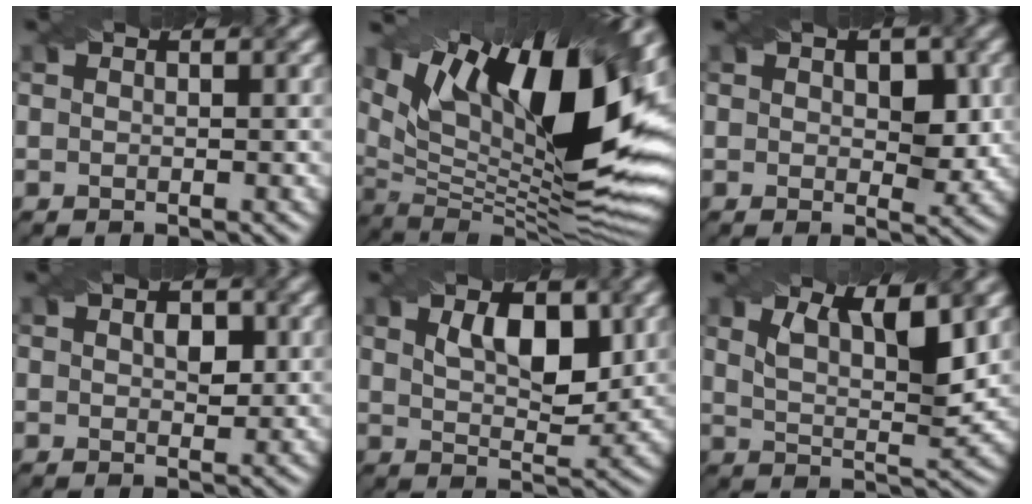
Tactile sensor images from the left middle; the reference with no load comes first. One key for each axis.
{"total": 17.2, "fx": 6.6, "fy": 6.6, "fz": 14.4, "tx": -0.236, "ty": 0.017, "tz": 0.116}
{"total": 3.6, "fx": 0.7, "fy": 2.1, "fz": 2.8, "tx": -0.036, "ty": -0.006, "tz": 0.013}
{"total": 2.1, "fx": 0.6, "fy": 1.3, "fz": 1.5, "tx": -0.020, "ty": -0.001, "tz": 0.012}
{"total": 5.1, "fx": 1.9, "fy": 2.3, "fz": 4.1, "tx": -0.072, "ty": -0.003, "tz": 0.033}
{"total": 5.8, "fx": 3.1, "fy": 1.7, "fz": 4.5, "tx": -0.082, "ty": -0.003, "tz": 0.052}